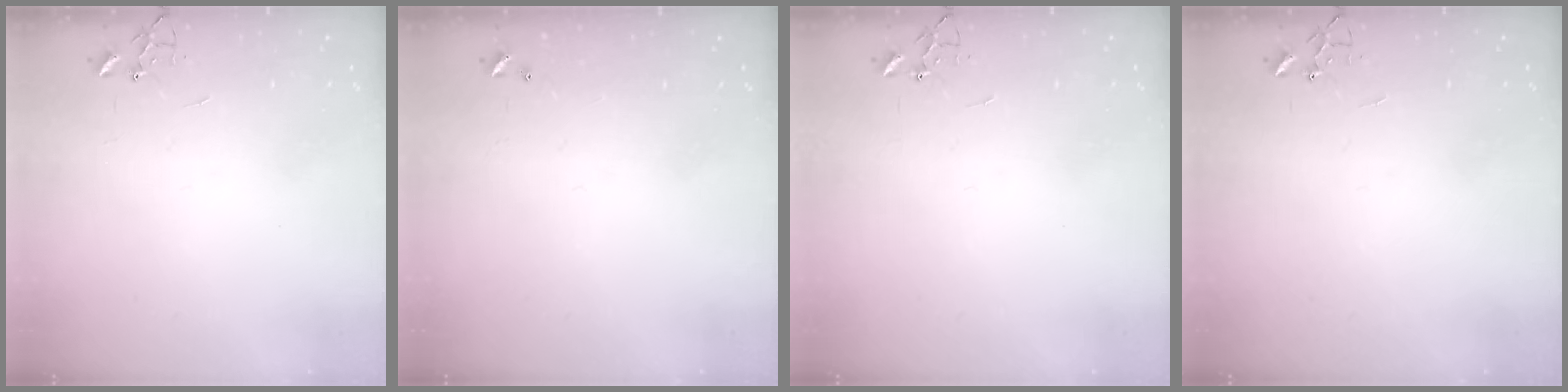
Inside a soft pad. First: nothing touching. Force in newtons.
{"total": 0.0}
{"total": 0.0}
{"total": 0.0}